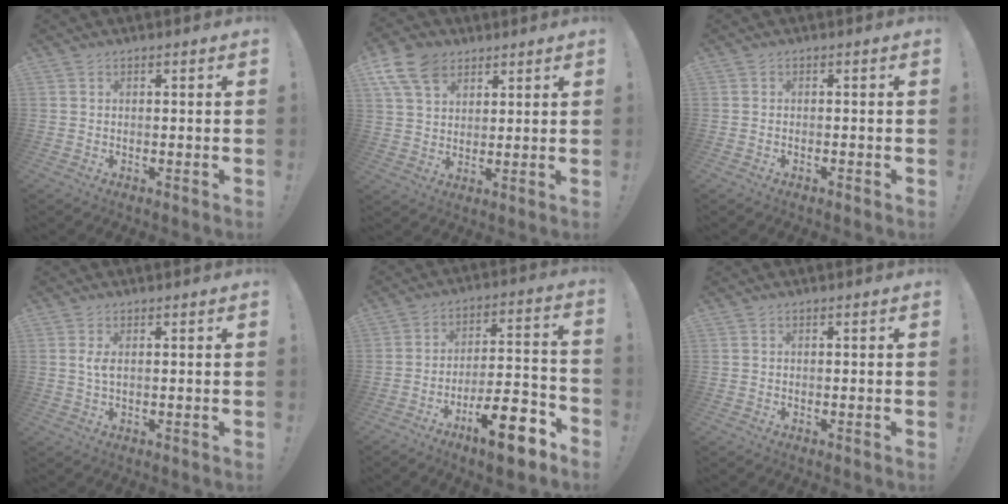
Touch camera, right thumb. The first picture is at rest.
{"total": 11.9, "force": [6.6, 7.9, 6.0], "torque": [-0.108, -0.030, 0.127]}
{"total": 0.9, "force": [-0.9, 0.0, 0.1], "torque": [-0.005, 0.001, -0.015]}
{"total": 2.5, "force": [0.6, 0.8, 2.3], "torque": [-0.044, 0.001, 0.009]}
{"total": 16.5, "force": [-10.6, 4.6, 11.8], "torque": [-0.158, 0.071, -0.169]}
{"total": 0.0}